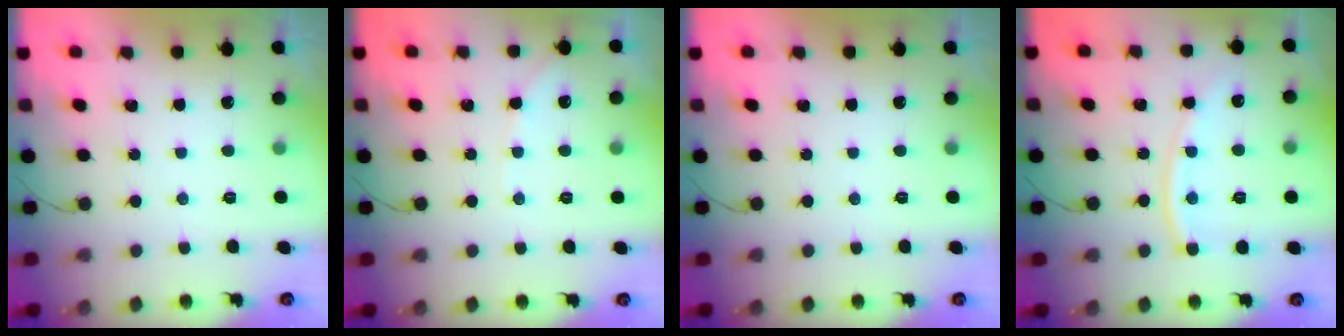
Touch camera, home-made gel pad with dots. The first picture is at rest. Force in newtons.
{"total": 4.7, "press": 4.6, "slide": 0.7}
{"total": 0.0}
{"total": 11.2, "press": 11.1, "slide": 1.2}